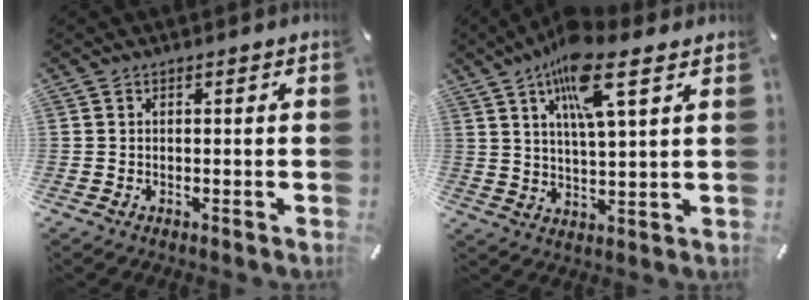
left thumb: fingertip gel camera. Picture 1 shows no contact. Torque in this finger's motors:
{"motor_torque": [0.59, 0.61, 1.66, -1.11, 0.40]}